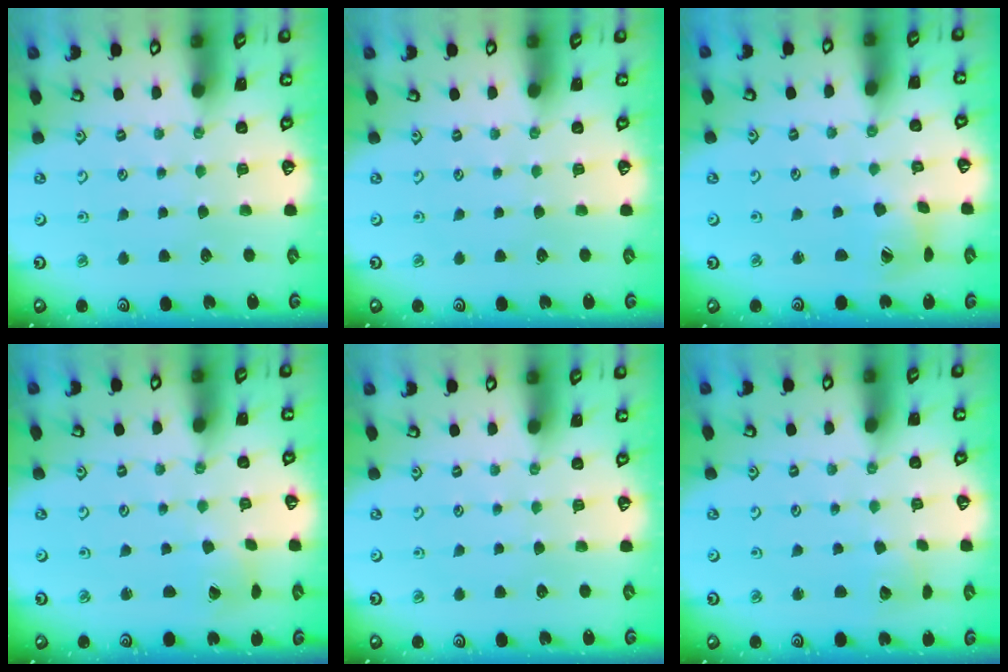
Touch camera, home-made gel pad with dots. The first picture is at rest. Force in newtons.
{"total": 0.0}
{"total": 6.1, "press": 6.0, "slide": 0.4}
{"total": 1.2, "press": 1.2, "slide": 0.2}
{"total": 0.0}
{"total": 5.3, "press": 5.3, "slide": 0.5}